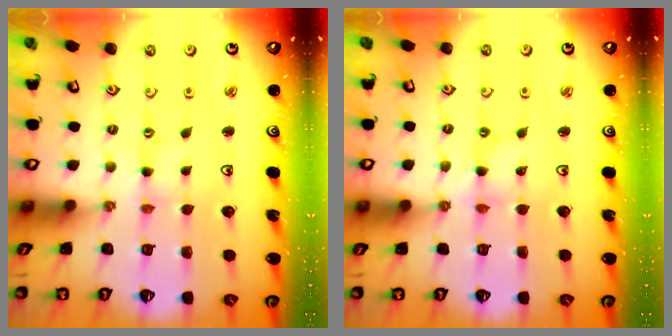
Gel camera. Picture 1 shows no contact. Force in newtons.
{"total": 1.5, "press": 1.5, "slide": 0.1}